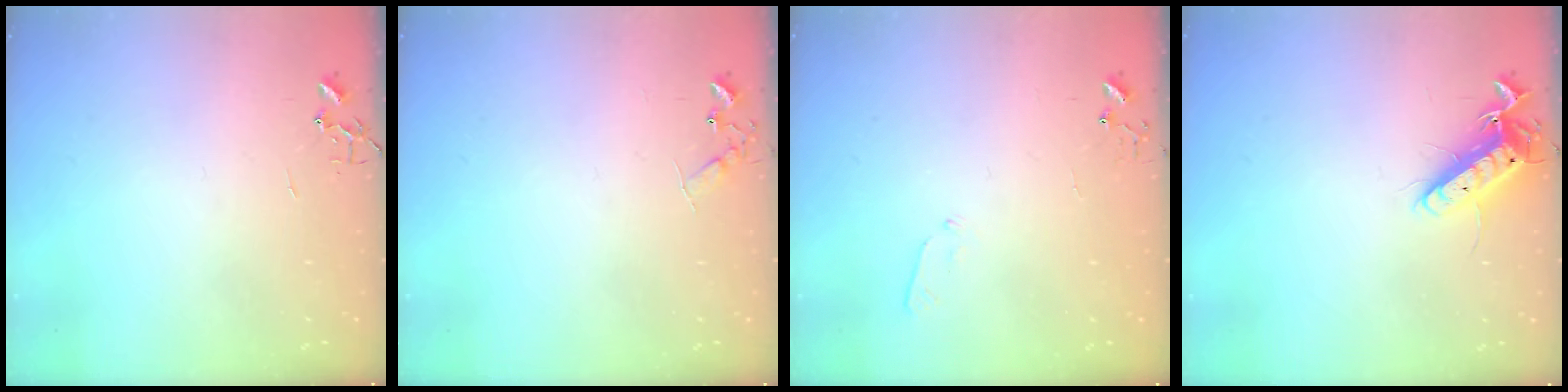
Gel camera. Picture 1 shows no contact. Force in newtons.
{"total": 7.0, "press": 7.0, "slide": 0.8}
{"total": 3.9, "press": 3.9, "slide": 0.6}
{"total": 12.2, "press": 12.1, "slide": 1.4}